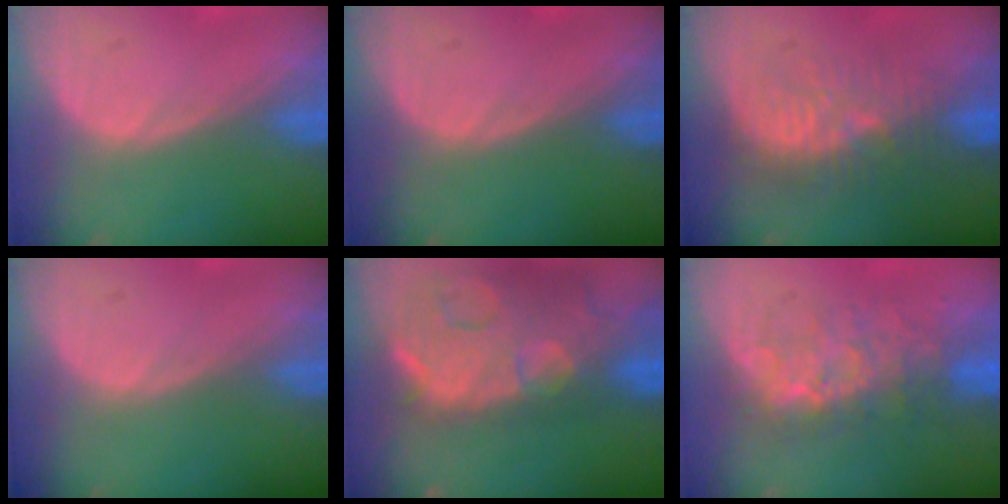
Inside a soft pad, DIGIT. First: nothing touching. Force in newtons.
{"total": 0.0}
{"total": 9.3, "press": 8.6, "slide": 3.5}
{"total": 0.0}
{"total": 14.9, "press": 12.0, "slide": 8.9}
{"total": 8.1, "press": 7.8, "slide": 2.3}